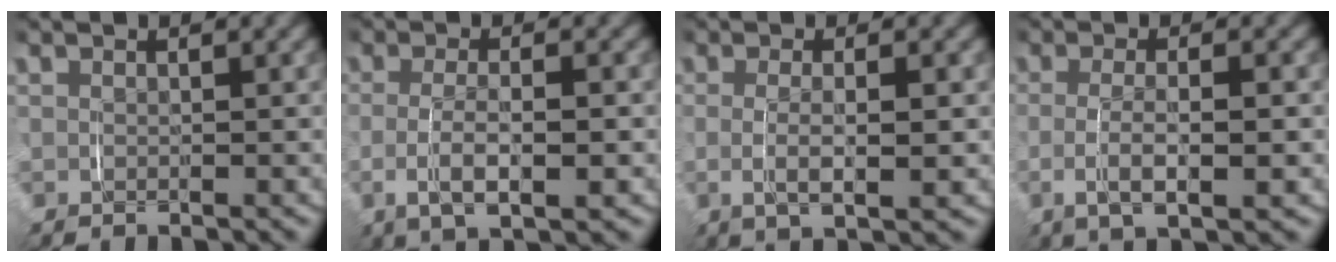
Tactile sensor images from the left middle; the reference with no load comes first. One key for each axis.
{"total": 4.3, "fx": -0.9, "fy": 1.6, "fz": 3.9, "tx": -0.073, "ty": -0.003, "tz": -0.014}
{"total": 3.3, "fx": -0.3, "fy": 0.9, "fz": 3.2, "tx": -0.063, "ty": -0.009, "tz": 0.001}
{"total": 3.9, "fx": -0.8, "fy": 1.2, "fz": 3.7, "tx": -0.072, "ty": -0.005, "tz": -0.011}